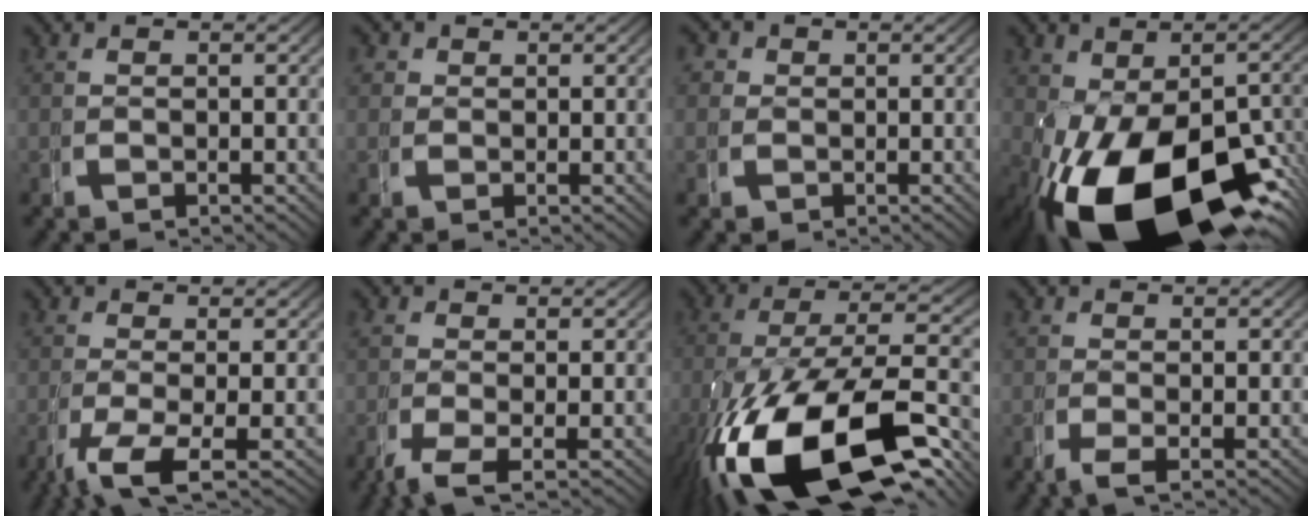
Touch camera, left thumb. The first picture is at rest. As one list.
[{"total": 1.9, "force": [0.7, 1.7, 0.4], "torque": [-0.007, -0.007, 0.011]}, {"total": 3.3, "force": [0.2, 3.2, 0.9], "torque": [-0.007, -0.002, -0.004]}, {"total": 16.6, "force": [-5.7, 8.3, 13.1], "torque": [-0.238, -0.051, -0.055]}, {"total": 5.5, "force": [-2.6, 2.3, 4.3], "torque": [-0.093, -0.030, -0.030]}, {"total": 3.5, "force": [-1.5, 1.8, 2.5], "torque": [-0.065, -0.028, -0.014]}, {"total": 15.4, "force": [-5.3, 7.3, 12.5], "torque": [-0.253, -0.049, -0.055]}, {"total": 1.5, "force": [-0.6, 0.7, 1.2], "torque": [-0.029, -0.012, -0.006]}]